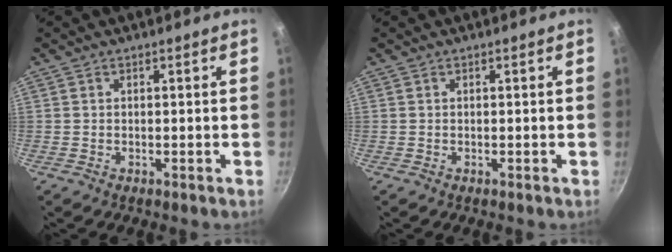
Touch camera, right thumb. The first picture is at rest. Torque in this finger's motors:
{"motor_torque": [-0.01, 0.01, -0.02, -0.02, 0.00]}